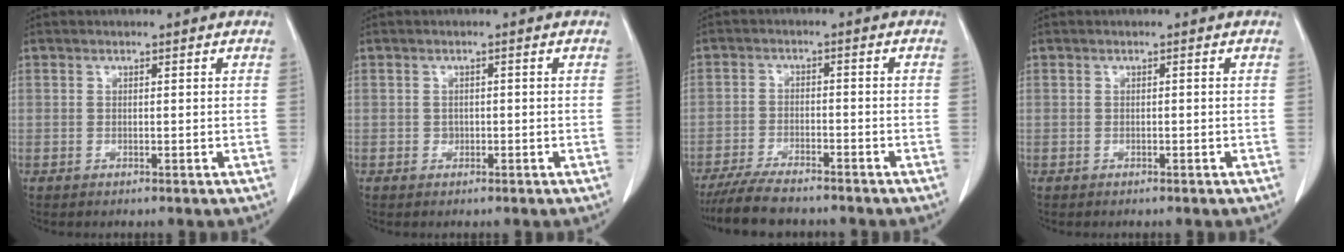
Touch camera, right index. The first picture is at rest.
{"total": 0.8, "force": [-0.3, 0.7, 0.3], "torque": [0.001, 0.003, -0.006]}
{"total": 8.0, "force": [-7.0, 1.2, 3.7], "torque": [-0.064, -0.021, -0.121]}
{"total": 0.0}